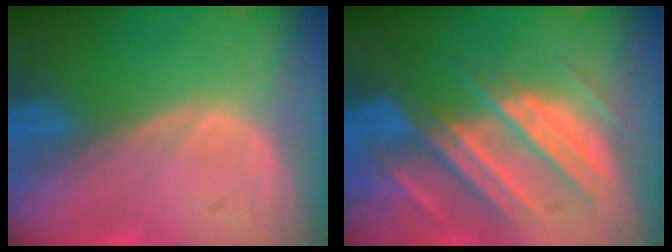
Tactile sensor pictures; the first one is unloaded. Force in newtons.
{"total": 10.4, "press": 9.1, "slide": 4.9}